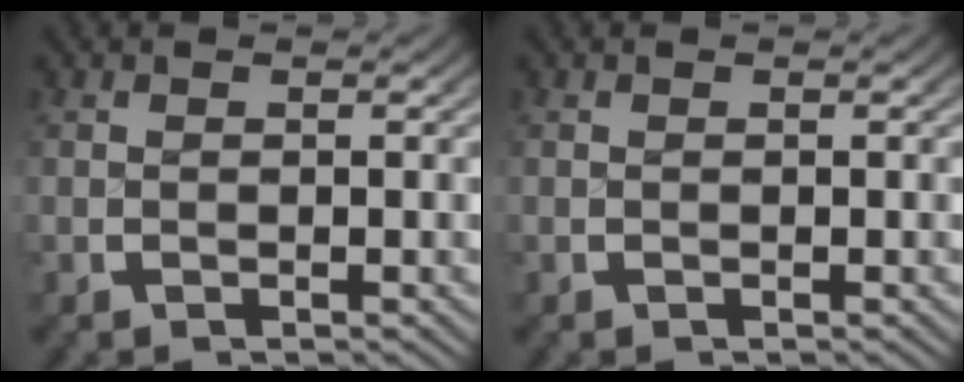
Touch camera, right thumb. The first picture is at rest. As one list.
[{"total": 0.0}]